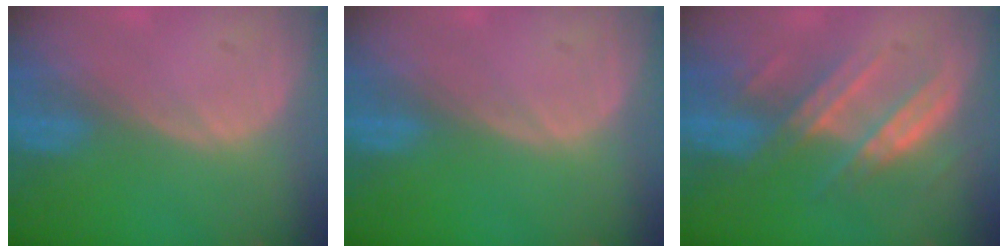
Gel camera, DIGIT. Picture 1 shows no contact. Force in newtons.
{"total": 0.0}
{"total": 7.5, "press": 7.2, "slide": 1.9}